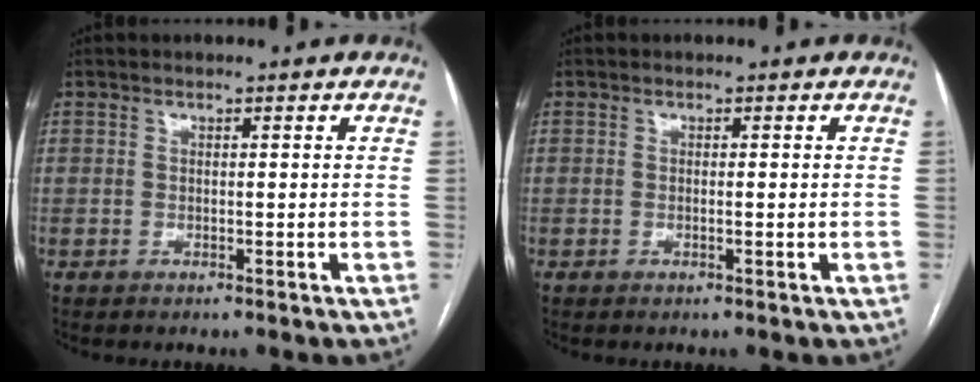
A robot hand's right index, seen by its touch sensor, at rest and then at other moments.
{"total": 0.9, "force": [-0.2, -0.2, 0.8], "torque": [-0.014, 0.000, -0.002]}